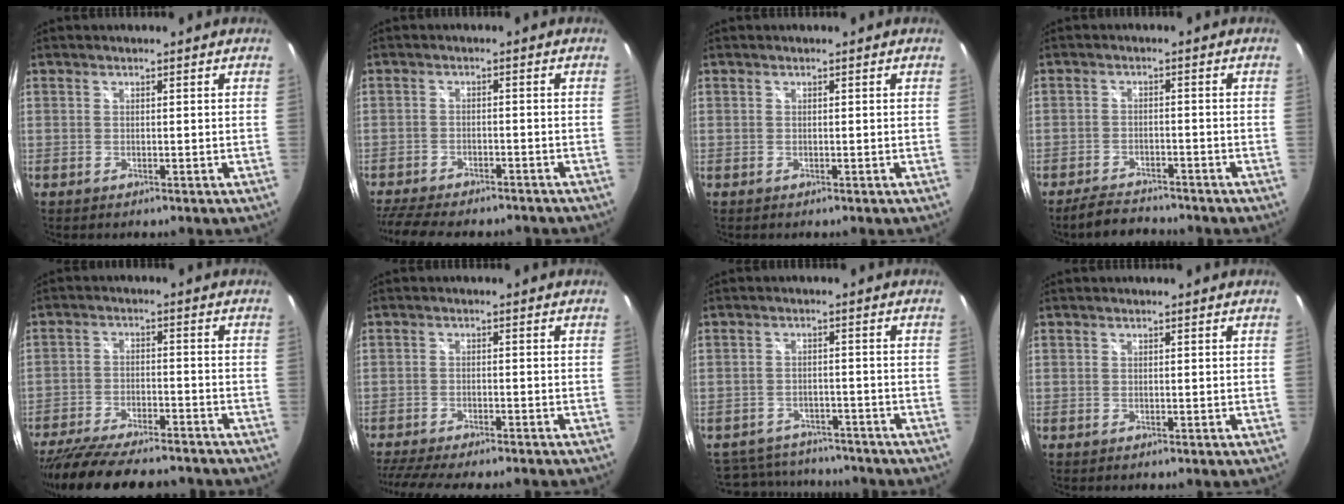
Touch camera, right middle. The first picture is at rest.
{"total": 13.3, "force": [-11.4, 3.7, 5.9], "torque": [-0.136, -0.027, -0.175]}
{"total": 0.0}
{"total": 6.1, "force": [-5.6, 1.6, 1.8], "torque": [-0.055, -0.002, -0.090]}
{"total": 19.6, "force": [-16.8, 4.6, 8.9], "torque": [-0.179, -0.035, -0.252]}
{"total": 12.1, "force": [-10.5, 1.8, 5.7], "torque": [-0.129, -0.029, -0.166]}
{"total": 13.3, "force": [-11.4, 5.7, 3.9], "torque": [-0.101, 0.014, -0.159]}
{"total": 0.0}